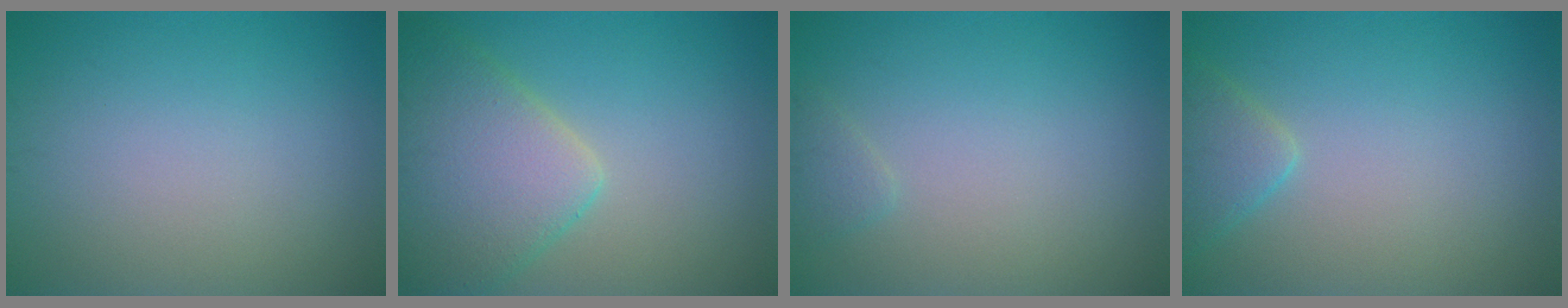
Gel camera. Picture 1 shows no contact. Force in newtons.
{"total": 6.9, "press": 6.8, "slide": 0.5}
{"total": 0.9, "press": 0.9, "slide": 0.1}
{"total": 2.5, "press": 2.5, "slide": 0.2}